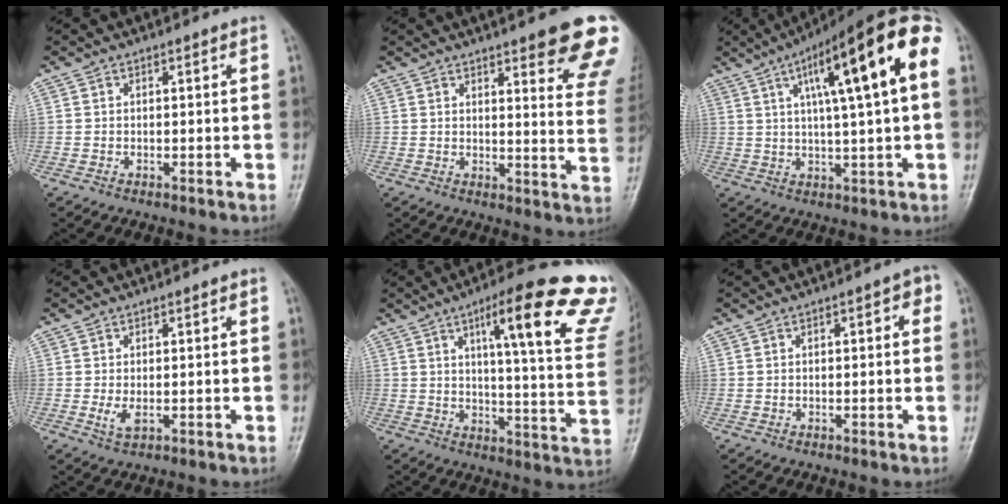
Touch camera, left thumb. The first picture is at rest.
{"total": 16.9, "force": [10.8, 3.6, 12.5], "torque": [-0.128, -0.050, 0.119]}
{"total": 18.5, "force": [5.2, 3.3, 17.4], "torque": [-0.261, 0.023, 0.069]}
{"total": 2.9, "force": [-0.3, 1.4, 2.5], "torque": [-0.052, -0.001, -0.003]}
{"total": 24.8, "force": [14.7, 4.2, 19.5], "torque": [-0.236, -0.061, 0.183]}
{"total": 2.9, "force": [0.7, 1.3, 2.6], "torque": [-0.023, 0.007, 0.002]}